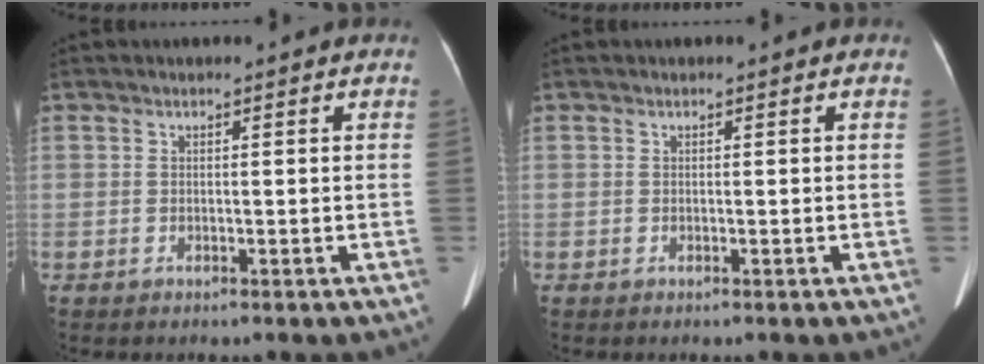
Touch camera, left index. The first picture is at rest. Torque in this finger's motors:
{"motor_torque": [0.03, 0.04, 0.00, 0.00]}